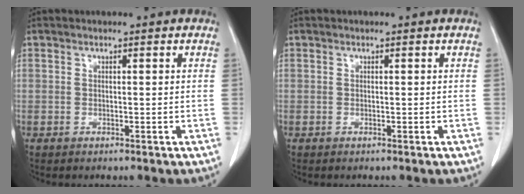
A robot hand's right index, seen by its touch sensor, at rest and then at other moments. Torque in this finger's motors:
{"motor_torque": [0.00, 0.00, 0.00, 0.00]}